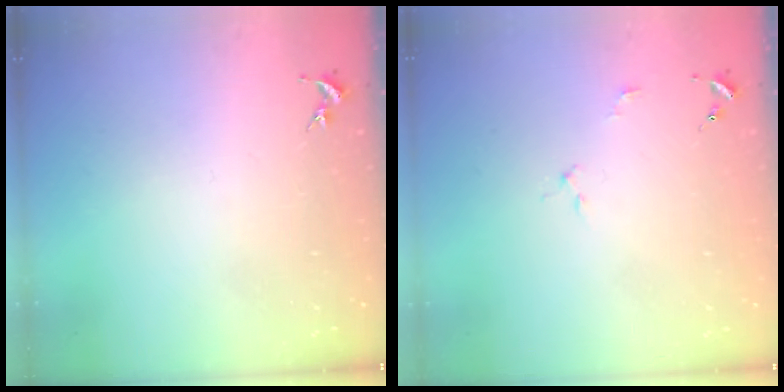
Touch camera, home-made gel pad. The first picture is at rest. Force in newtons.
{"total": 2.0, "press": 2.0, "slide": 0.1}